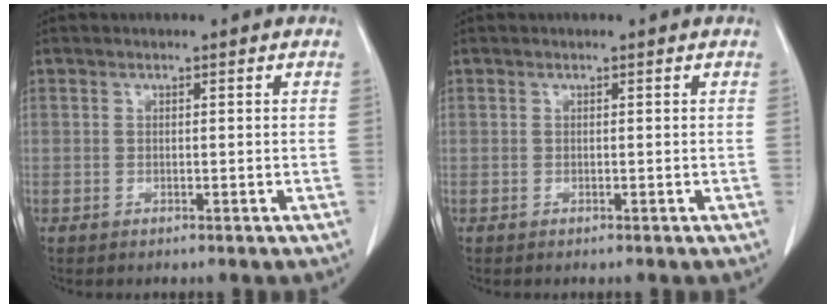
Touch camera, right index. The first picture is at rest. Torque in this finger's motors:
{"motor_torque": [0.00, 0.00, 0.00, 0.00]}